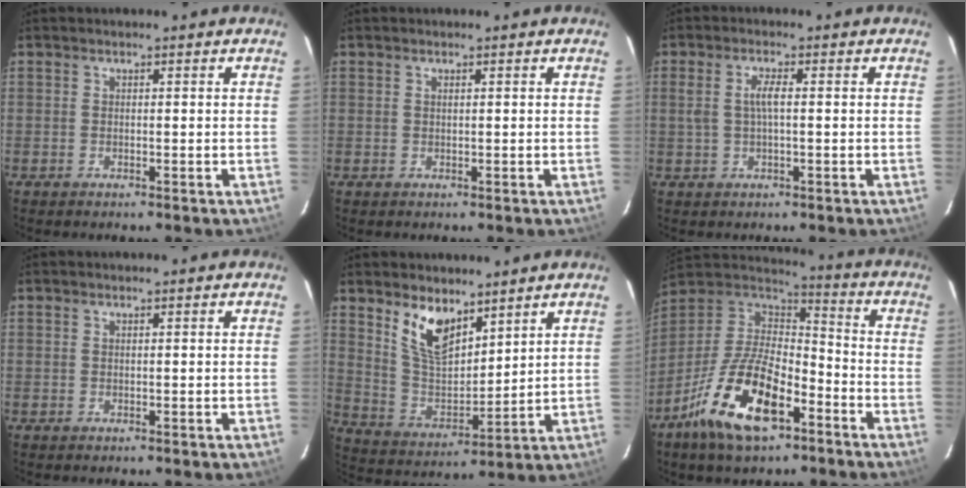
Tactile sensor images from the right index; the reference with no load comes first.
{"total": 0.0}
{"total": 3.1, "force": [0.1, 0.7, 3.1], "torque": [-0.061, 0.004, 0.002]}
{"total": 0.0}
{"total": 10.5, "force": [7.0, 4.8, 6.3], "torque": [-0.119, -0.001, 0.144]}
{"total": 19.1, "force": [-10.1, 8.3, 14.0], "torque": [-0.283, -0.018, -0.183]}